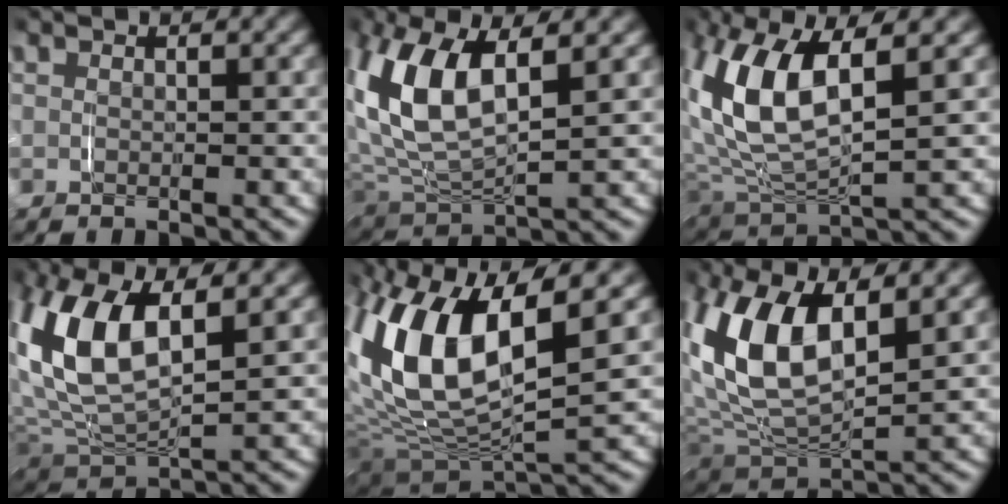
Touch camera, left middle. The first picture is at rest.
{"total": 9.1, "force": [2.4, 4.9, 7.2], "torque": [-0.180, 0.005, 0.047]}
{"total": 9.5, "force": [2.2, 5.0, 7.8], "torque": [-0.183, 0.004, 0.044]}
{"total": 10.0, "force": [2.6, 5.5, 7.9], "torque": [-0.195, 0.003, 0.051]}
{"total": 13.6, "force": [1.8, 7.7, 11.0], "torque": [-0.237, -0.011, 0.034]}
{"total": 10.5, "force": [2.7, 5.8, 8.4], "torque": [-0.199, 0.004, 0.050]}